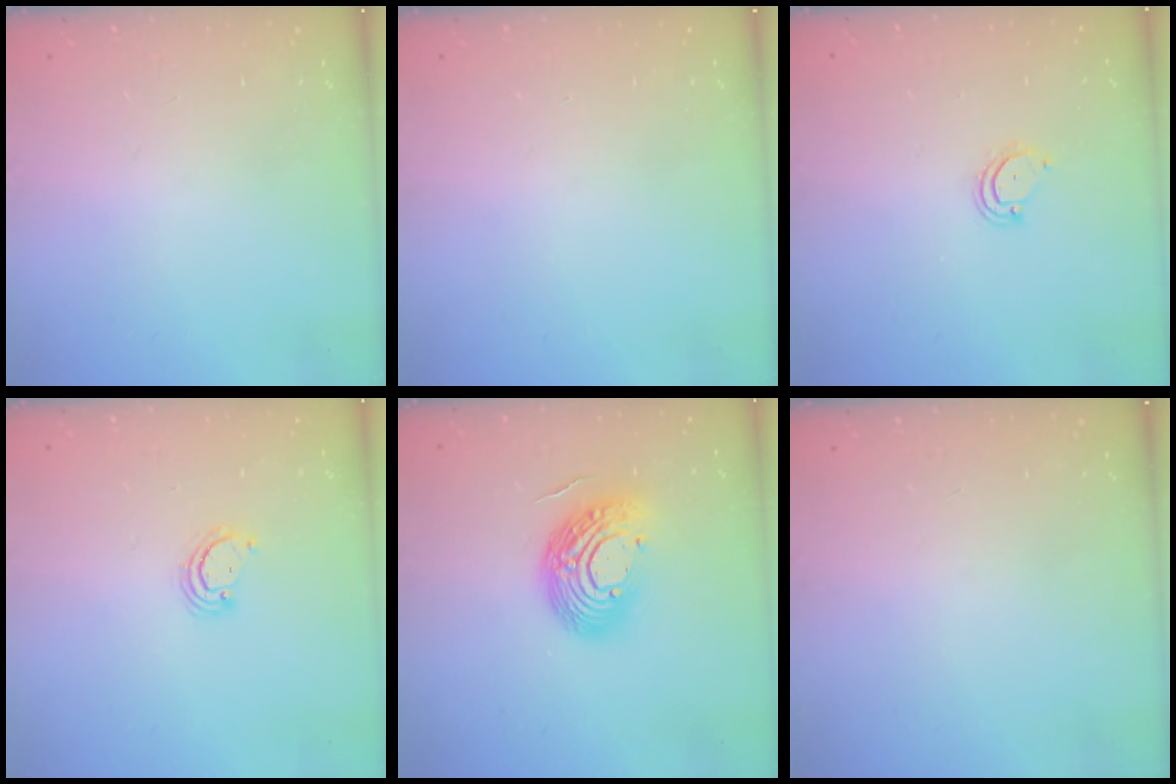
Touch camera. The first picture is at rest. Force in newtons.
{"total": 0.0}
{"total": 3.5, "press": 3.5, "slide": 0.3}
{"total": 2.6, "press": 2.6, "slide": 0.3}
{"total": 14.4, "press": 14.3, "slide": 1.4}
{"total": 0.0}